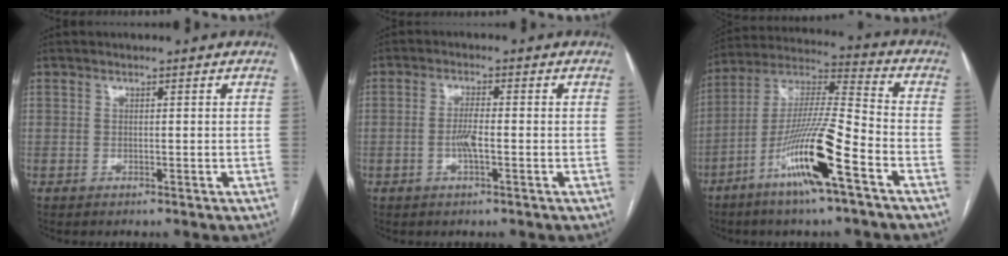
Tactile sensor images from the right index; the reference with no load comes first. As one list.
[{"total": 3.0, "force": [-0.8, 0.4, 2.9], "torque": [-0.062, -0.001, -0.015]}, {"total": 15.7, "force": [-7.6, 0.5, 13.7], "torque": [-0.270, -0.011, -0.142]}]